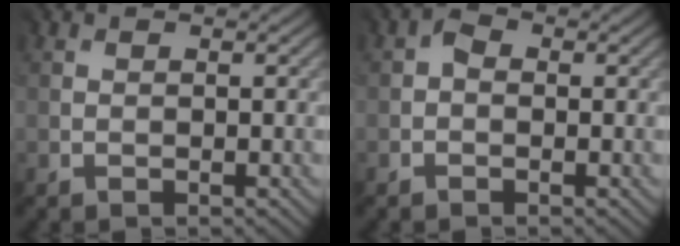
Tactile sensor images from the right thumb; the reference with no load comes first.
{"total": 1.2, "force": [-0.5, 1.0, 0.5], "torque": [-0.006, 0.003, -0.016]}